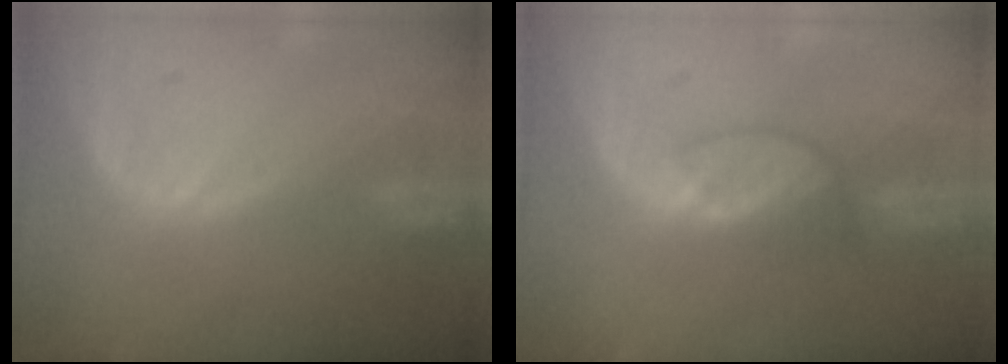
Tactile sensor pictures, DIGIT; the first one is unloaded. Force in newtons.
{"total": 3.7, "press": 3.4, "slide": 1.5}